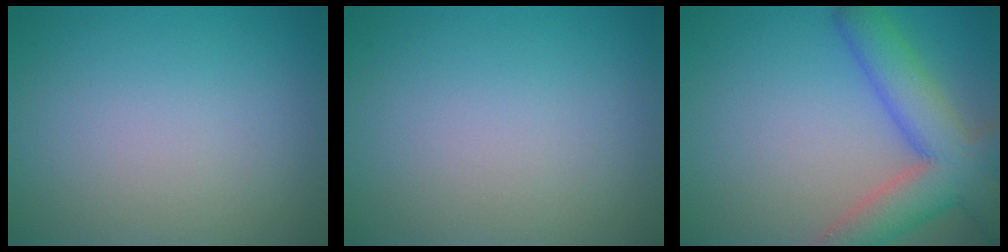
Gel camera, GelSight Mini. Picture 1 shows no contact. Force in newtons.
{"total": 0.0}
{"total": 7.5, "press": 7.5, "slide": 0.4}